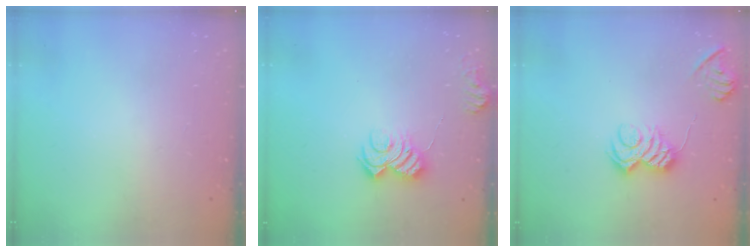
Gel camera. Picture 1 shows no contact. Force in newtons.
{"total": 7.8, "press": 7.7, "slide": 0.9}
{"total": 8.8, "press": 8.7, "slide": 1.3}